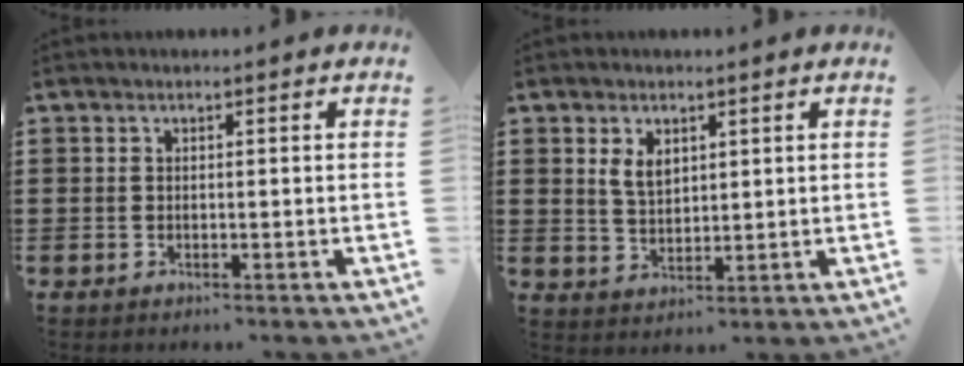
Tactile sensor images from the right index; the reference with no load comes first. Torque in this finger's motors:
{"motor_torque": [0.46, 0.42, 0.34, 0.10]}